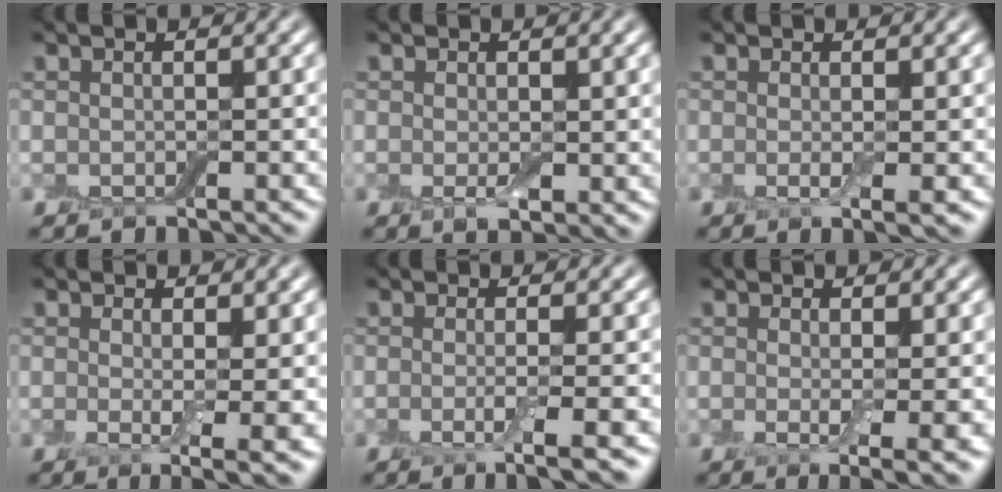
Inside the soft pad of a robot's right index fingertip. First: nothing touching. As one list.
[{"total": 1.6, "force": [0.0, 0.8, 1.4], "torque": [-0.024, -0.007, 0.002]}, {"total": 1.7, "force": [0.0, 0.2, 1.7], "torque": [-0.030, -0.007, -0.002]}, {"total": 4.1, "force": [0.5, 0.9, 3.9], "torque": [-0.058, -0.018, 0.010]}, {"total": 3.4, "force": [-0.6, 0.8, 3.3], "torque": [-0.047, -0.008, -0.012]}, {"total": 3.4, "force": [0.2, 0.6, 3.4], "torque": [-0.051, -0.015, 0.006]}]